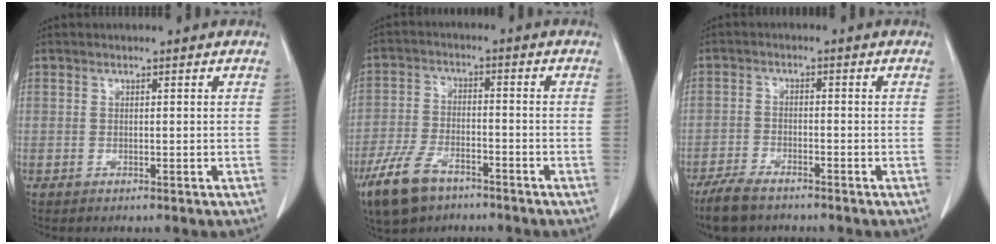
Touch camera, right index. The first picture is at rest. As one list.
[{"total": 9.5, "force": [-6.4, 4.0, 5.7], "torque": [-0.130, -0.010, -0.118]}, {"total": 5.5, "force": [-4.6, 1.6, 2.6], "torque": [-0.055, -0.011, -0.088]}]